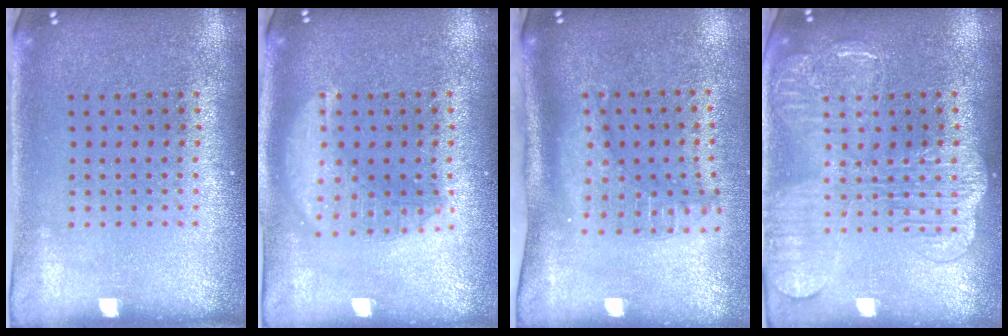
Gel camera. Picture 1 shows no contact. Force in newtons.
{"total": 1.8, "press": 1.8, "slide": 0.2}
{"total": 2.2, "press": 1.7, "slide": 1.5}
{"total": 2.6, "press": 2.6, "slide": 0.3}